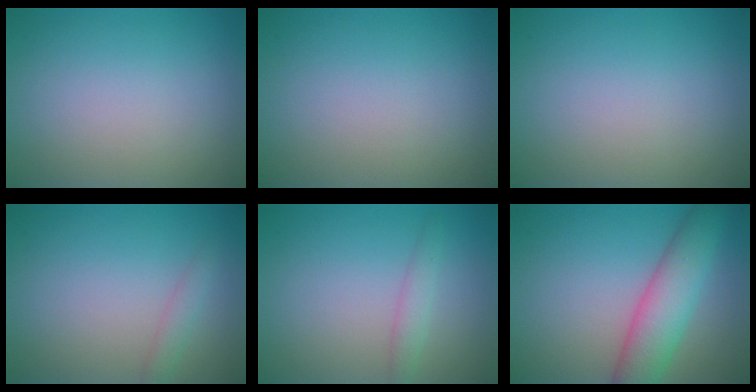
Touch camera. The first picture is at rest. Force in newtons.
{"total": 0.0}
{"total": 0.0}
{"total": 1.2, "press": 1.2, "slide": 0.2}
{"total": 1.5, "press": 1.5, "slide": 0.0}
{"total": 5.7, "press": 5.7, "slide": 0.2}